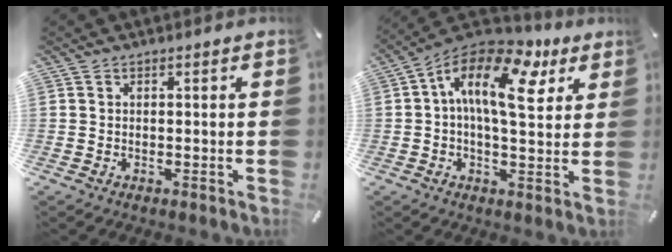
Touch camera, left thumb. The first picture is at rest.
{"total": 16.3, "force": [5.4, 7.5, 13.5], "torque": [-0.256, -0.024, 0.084]}